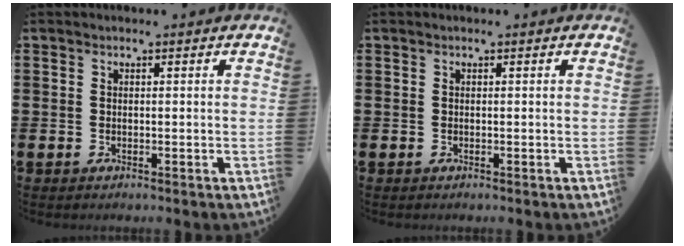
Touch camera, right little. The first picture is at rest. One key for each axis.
{"total": 0.0}